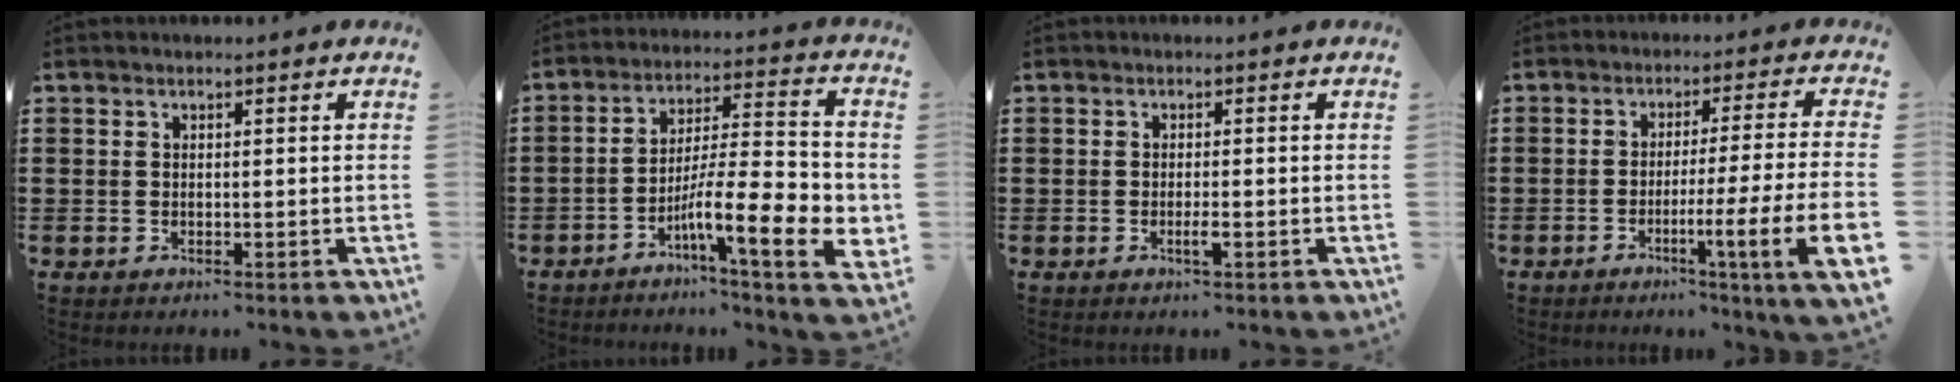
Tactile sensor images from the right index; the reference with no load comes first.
{"total": 12.6, "force": [-4.8, 2.5, 11.4], "torque": [-0.194, -0.012, -0.085]}
{"total": 1.7, "force": [-0.8, 0.2, 1.5], "torque": [-0.033, -0.004, -0.016]}
{"total": 6.3, "force": [-2.5, -0.7, 5.8], "torque": [-0.100, -0.022, -0.053]}